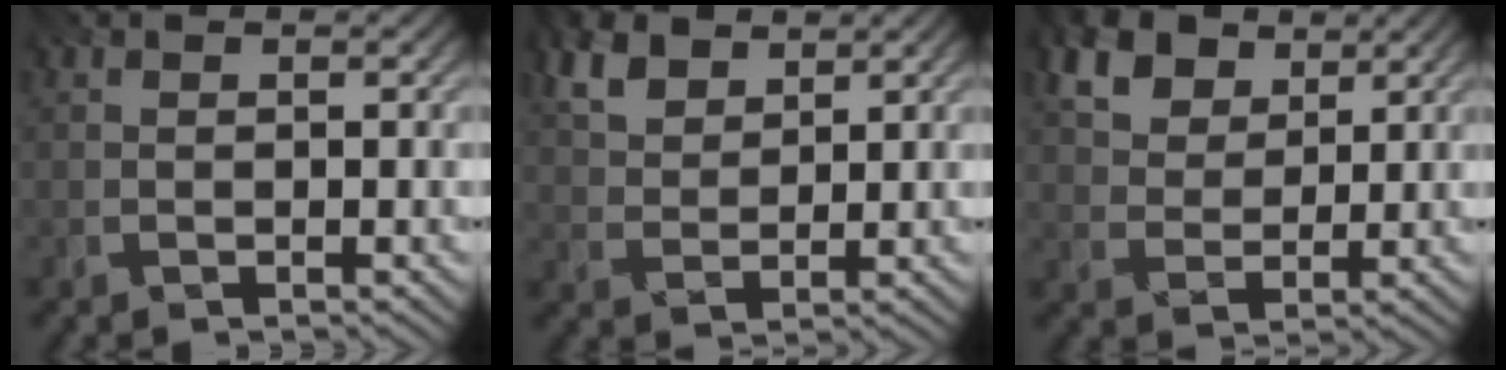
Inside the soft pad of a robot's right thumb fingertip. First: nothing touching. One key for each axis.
{"total": 5.8, "fx": 3.8, "fy": 3.1, "fz": 3.1, "tx": -0.082, "ty": 0.002, "tz": 0.077}
{"total": 8.5, "fx": 5.0, "fy": 5.2, "fz": 4.5, "tx": -0.132, "ty": -0.007, "tz": 0.088}